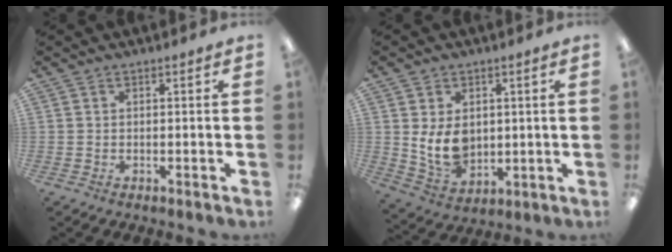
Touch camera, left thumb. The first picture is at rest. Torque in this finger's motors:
{"motor_torque": [1.32, 1.54, 0.85, -0.99, 0.07]}